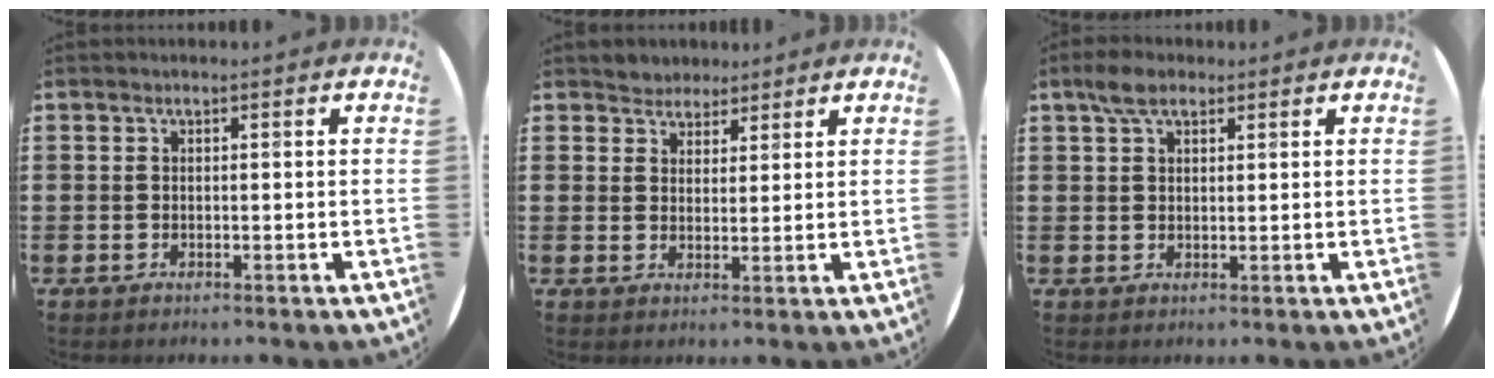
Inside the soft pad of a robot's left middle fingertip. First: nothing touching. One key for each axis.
{"total": 3.1, "fx": 2.7, "fy": 1.4, "fz": -0.4, "tx": -0.004, "ty": 0.001, "tz": 0.053}
{"total": 3.7, "fx": 2.6, "fy": 1.8, "fz": 1.9, "tx": -0.034, "ty": 0.006, "tz": 0.045}